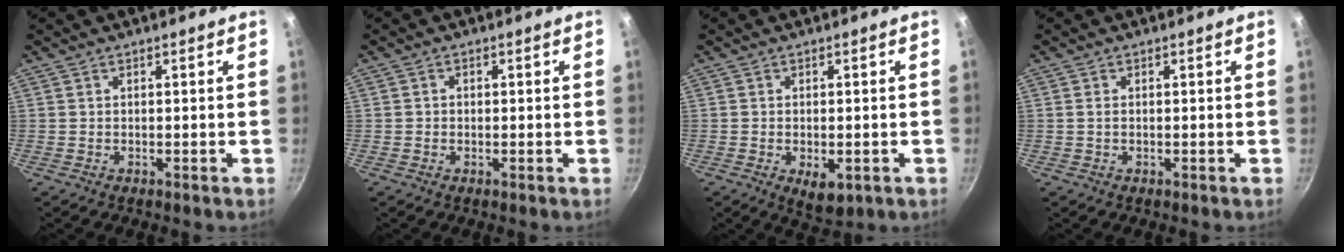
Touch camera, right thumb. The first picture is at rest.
{"total": 0.9, "force": [-0.1, 0.8, 0.4], "torque": [-0.005, 0.004, -0.003]}
{"total": 5.3, "force": [-1.6, 2.9, 4.2], "torque": [-0.051, -0.005, -0.015]}
{"total": 0.8, "force": [0.0, 0.5, 0.6], "torque": [-0.011, 0.001, -0.001]}